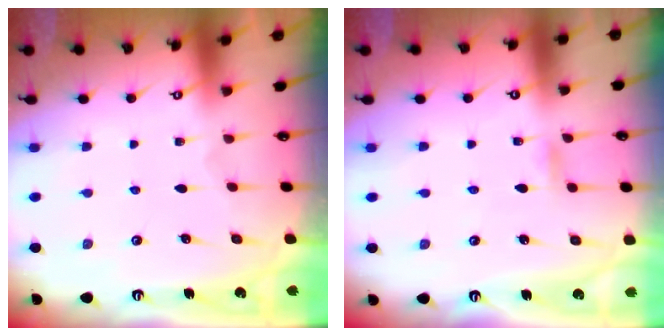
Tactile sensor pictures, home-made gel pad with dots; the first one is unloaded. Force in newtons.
{"total": 3.1, "press": 3.1, "slide": 0.3}